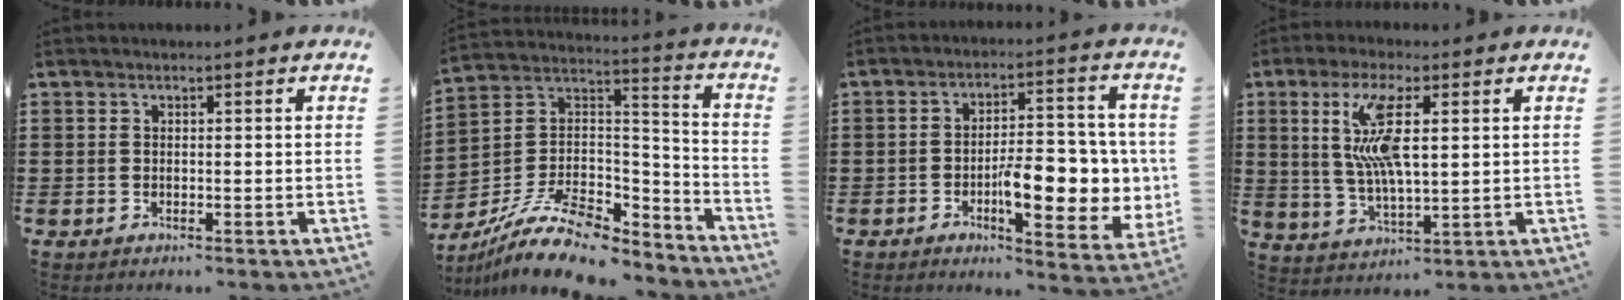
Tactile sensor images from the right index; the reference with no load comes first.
{"total": 13.7, "force": [-10.1, 5.0, 7.8], "torque": [-0.151, 0.031, -0.183]}
{"total": 10.3, "force": [-1.9, 4.2, 9.3], "torque": [-0.130, -0.005, -0.033]}
{"total": 9.4, "force": [2.4, 2.7, 8.7], "torque": [-0.194, 0.000, 0.034]}